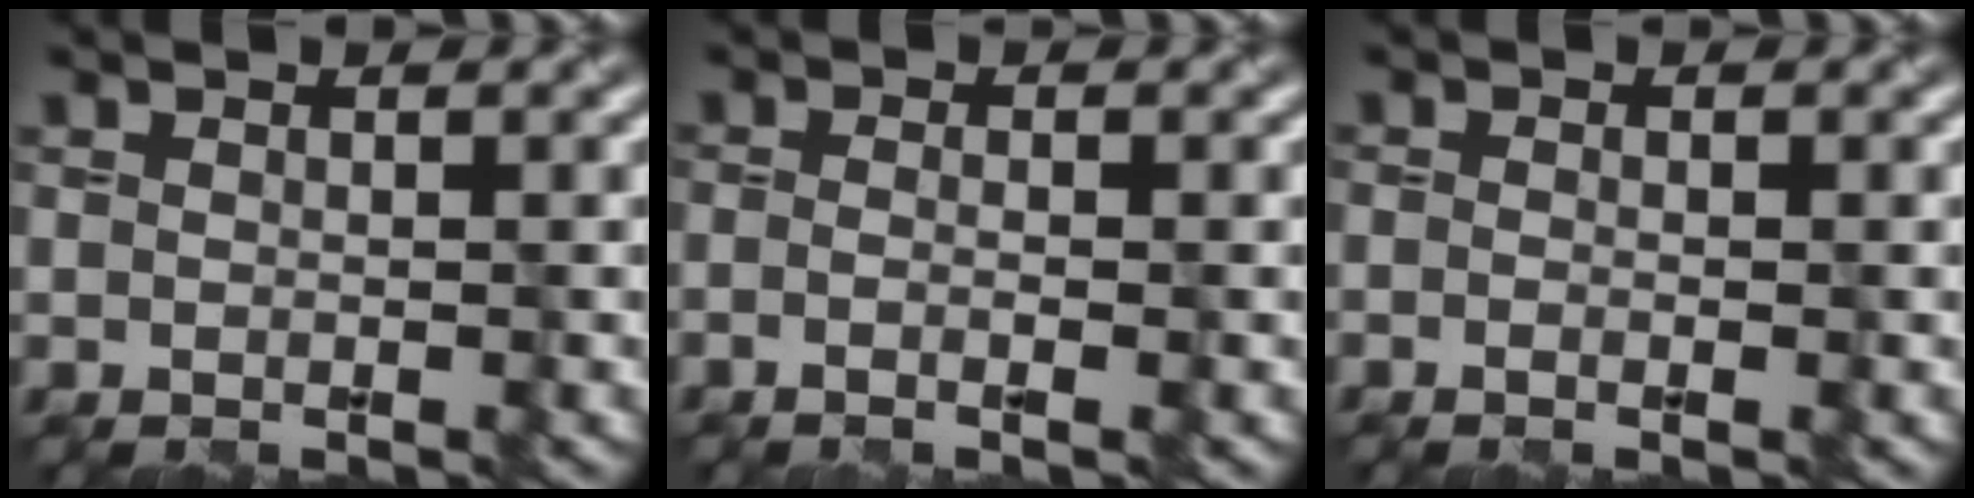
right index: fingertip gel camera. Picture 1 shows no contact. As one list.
[{"total": 1.4, "force": [-1.1, 0.0, 0.8], "torque": [-0.011, -0.001, -0.017]}, {"total": 1.1, "force": [-1.0, -0.4, 0.1], "torque": [-0.005, 0.000, -0.010]}]